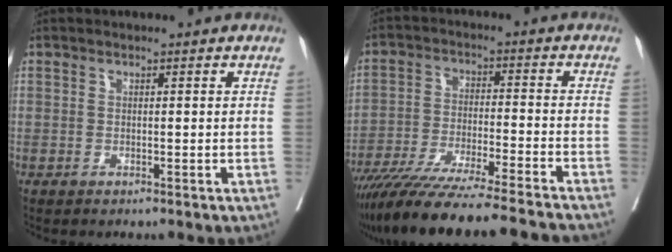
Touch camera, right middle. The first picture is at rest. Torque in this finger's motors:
{"motor_torque": [1.05, -1.09, 0.34, 0.12]}